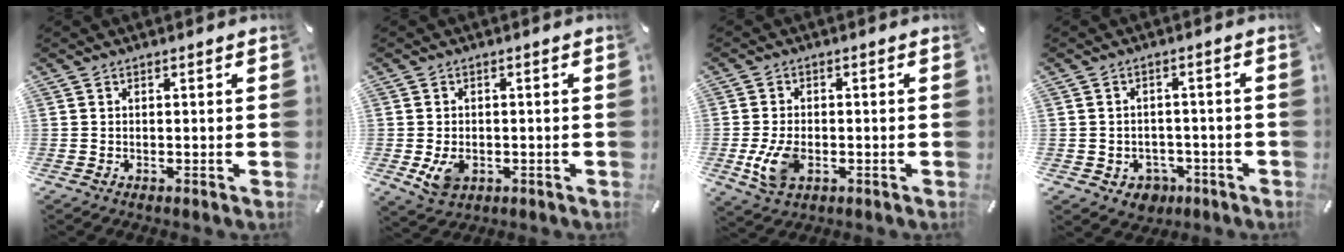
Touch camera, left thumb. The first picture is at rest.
{"total": 4.9, "force": [-1.0, 3.7, 3.1], "torque": [-0.055, -0.006, -0.021]}
{"total": 7.6, "force": [-1.8, 4.9, 5.4], "torque": [-0.119, -0.003, -0.034]}
{"total": 4.6, "force": [-1.8, 4.0, 1.3], "torque": [-0.015, 0.013, -0.030]}